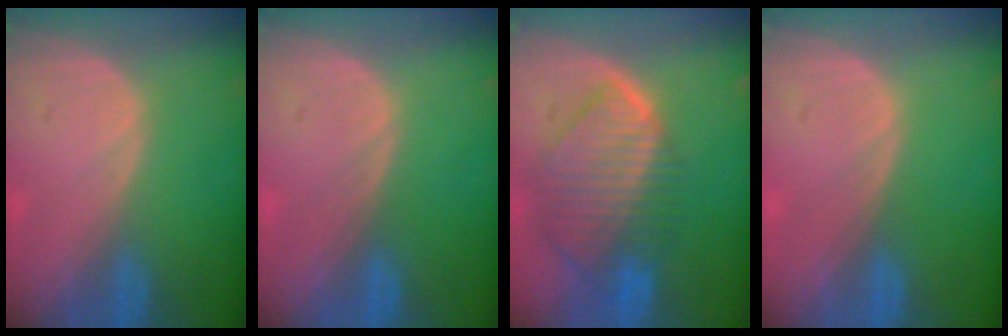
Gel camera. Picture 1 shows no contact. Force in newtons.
{"total": 0.0}
{"total": 10.1, "press": 8.8, "slide": 5.1}
{"total": 0.0}